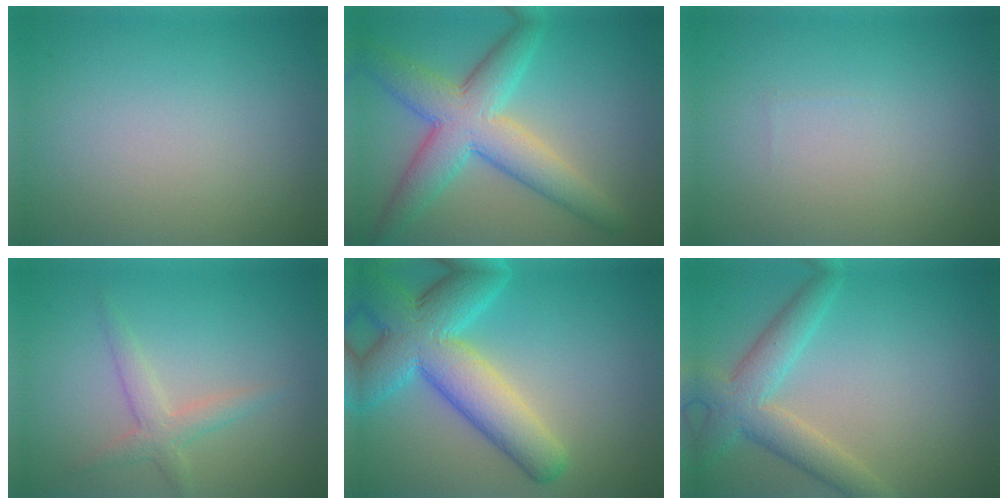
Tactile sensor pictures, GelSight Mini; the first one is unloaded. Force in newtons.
{"total": 7.4, "press": 7.4, "slide": 0.2}
{"total": 0.0}
{"total": 2.2, "press": 2.2, "slide": 0.1}
{"total": 9.0, "press": 9.0, "slide": 0.3}
{"total": 4.5, "press": 4.5, "slide": 0.2}